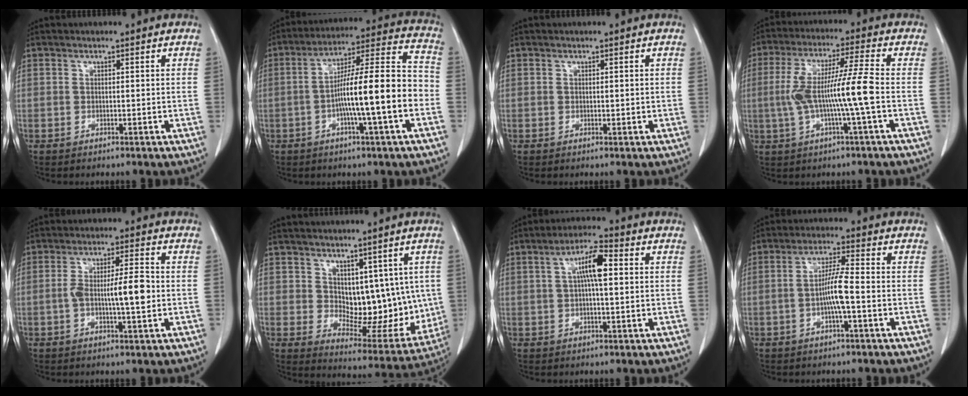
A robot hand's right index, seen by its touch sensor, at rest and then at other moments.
{"total": 16.0, "force": [-3.6, 0.7, 15.6], "torque": [-0.252, 0.017, -0.062]}
{"total": 0.6, "force": [0.1, 0.3, 0.5], "torque": [-0.008, -0.002, 0.004]}
{"total": 10.5, "force": [-1.4, -0.6, 10.4], "torque": [-0.207, 0.013, -0.027]}
{"total": 7.3, "force": [-0.9, 0.9, 7.2], "torque": [-0.129, 0.007, -0.016]}
{"total": 11.6, "force": [2.4, 6.6, 9.2], "torque": [-0.104, -0.002, 0.056]}
{"total": 6.8, "force": [1.3, 1.3, 6.5], "torque": [-0.120, 0.018, 0.020]}
{"total": 5.6, "force": [-1.2, -0.1, 5.4], "torque": [-0.110, 0.004, -0.024]}